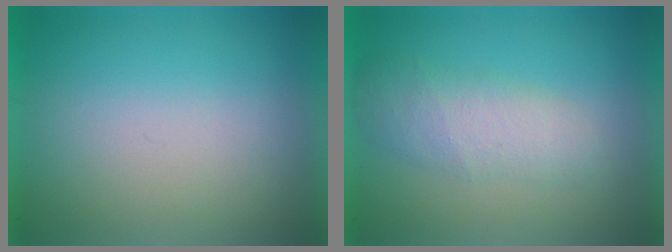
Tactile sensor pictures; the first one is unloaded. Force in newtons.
{"total": 2.6}